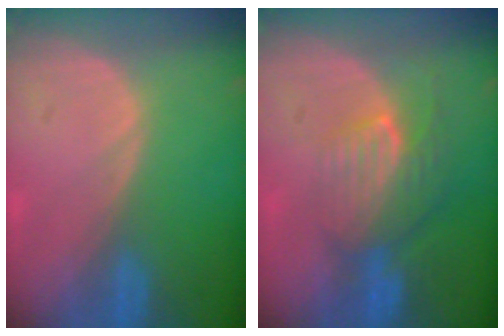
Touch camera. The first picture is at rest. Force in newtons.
{"total": 8.1, "press": 7.2, "slide": 3.6}